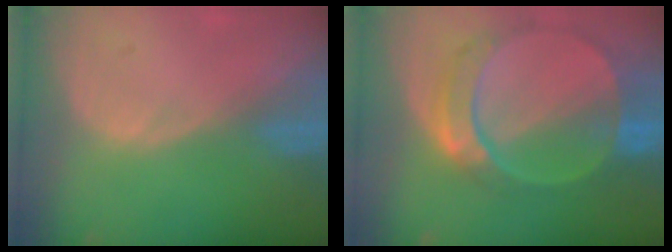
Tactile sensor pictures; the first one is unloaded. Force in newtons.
{"total": 9.5, "press": 8.3, "slide": 4.6}